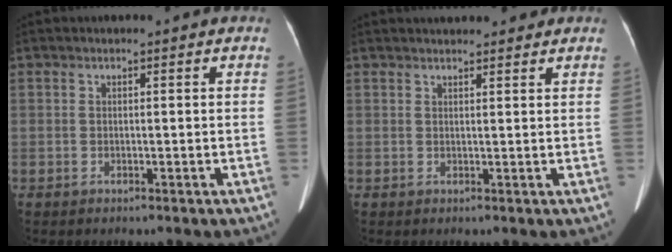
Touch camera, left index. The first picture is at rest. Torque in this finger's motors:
{"motor_torque": [0.10, -0.10, 0.05, 0.02]}